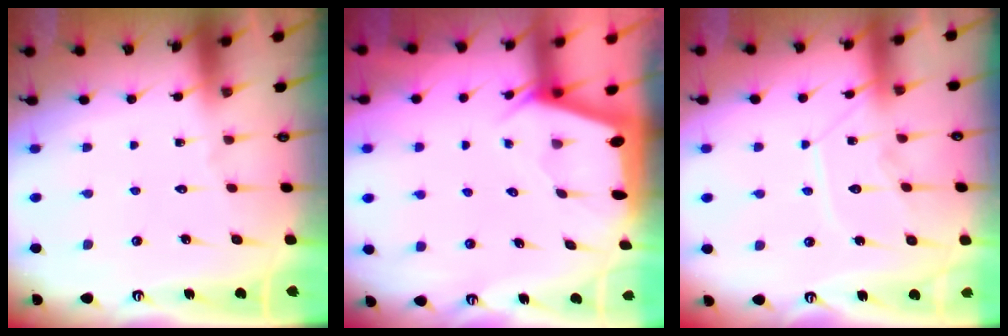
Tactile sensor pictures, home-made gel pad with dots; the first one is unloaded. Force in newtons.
{"total": 1.9, "press": 1.9, "slide": 0.3}
{"total": 9.8, "press": 9.8, "slide": 0.4}